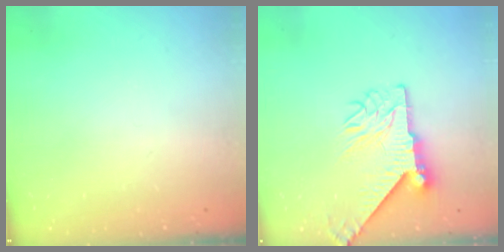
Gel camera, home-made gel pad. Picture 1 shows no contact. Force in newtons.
{"total": 10.0, "press": 9.8, "slide": 1.6}